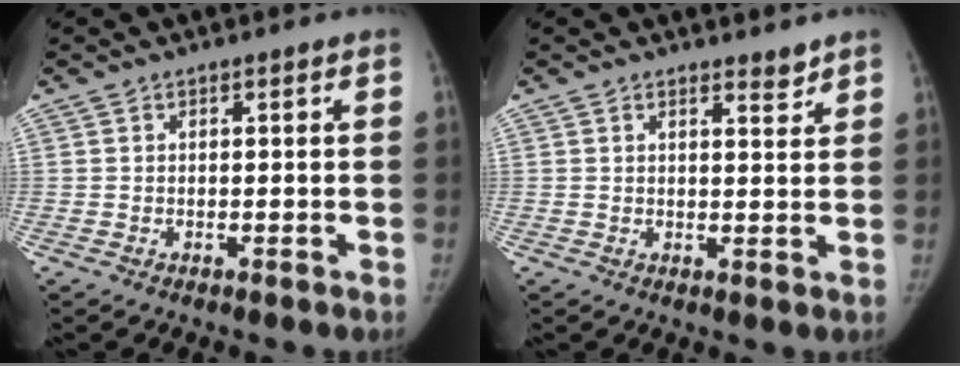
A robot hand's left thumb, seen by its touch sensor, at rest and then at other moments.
{"total": 2.1, "force": [1.9, 0.6, 0.6], "torque": [0.005, -0.016, 0.028]}